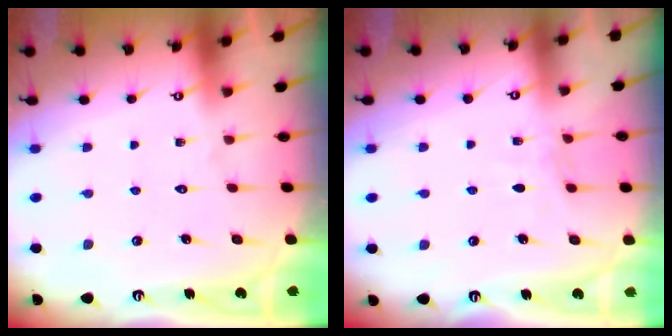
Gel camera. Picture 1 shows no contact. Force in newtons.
{"total": 2.9, "press": 2.9, "slide": 0.5}